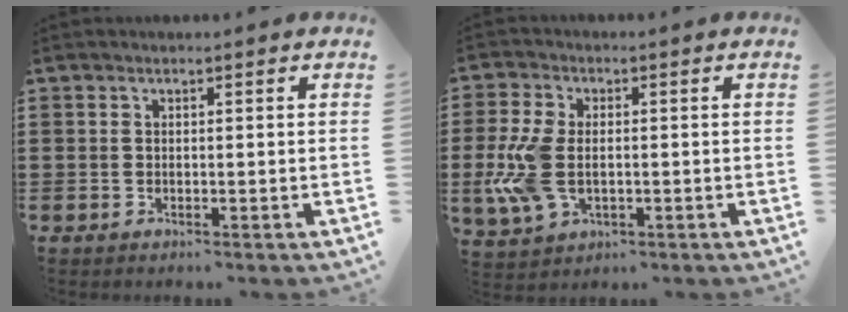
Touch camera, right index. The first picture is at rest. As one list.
[{"total": 8.3, "force": [-1.0, 4.9, 6.7], "torque": [-0.165, -0.006, -0.023]}]